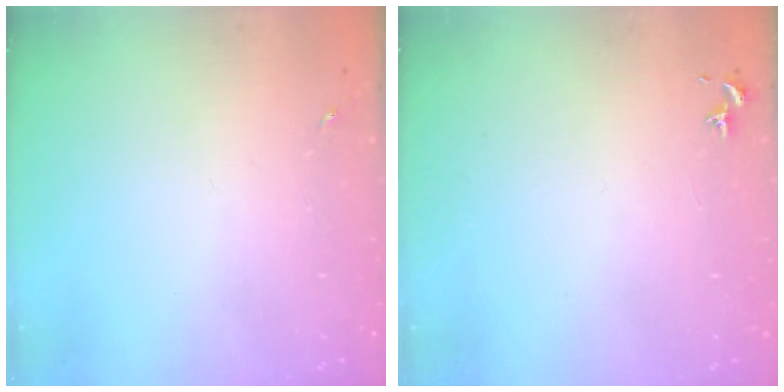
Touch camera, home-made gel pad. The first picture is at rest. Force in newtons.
{"total": 0.8, "press": 0.7, "slide": 0.3}